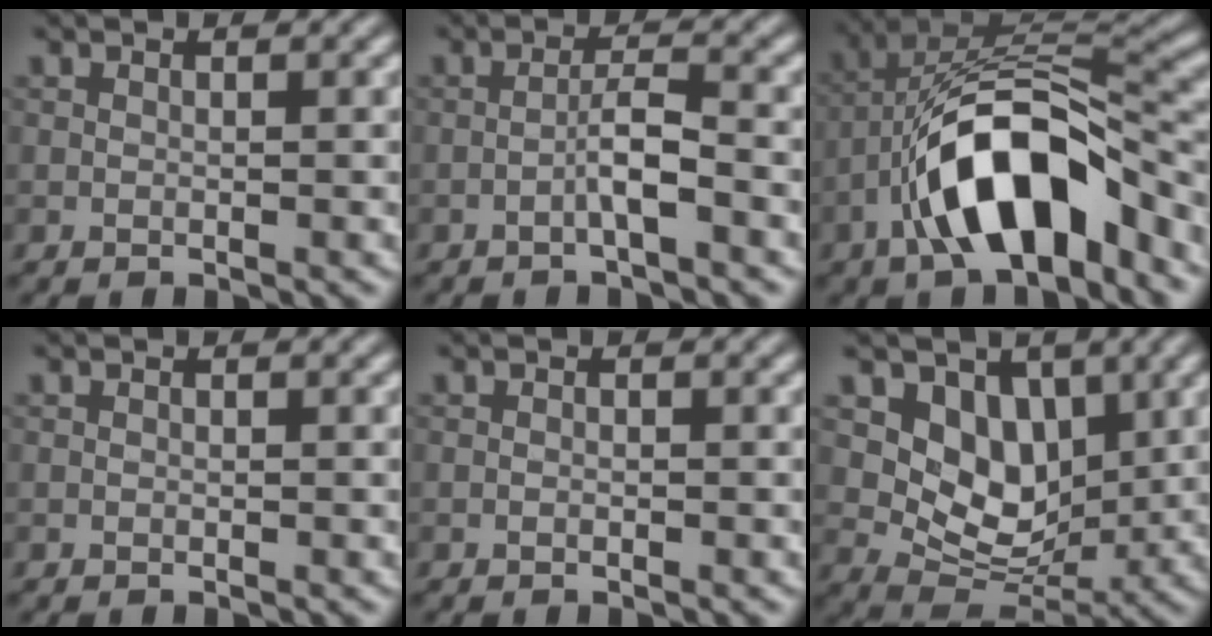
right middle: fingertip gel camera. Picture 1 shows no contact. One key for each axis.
{"total": 2.3, "fx": -1.2, "fy": 0.0, "fz": 2.0, "tx": -0.036, "ty": 0.012, "tz": -0.025}
{"total": 11.4, "fx": -5.0, "fy": 4.9, "fz": 9.0, "tx": -0.161, "ty": 0.013, "tz": -0.092}
{"total": 0.0}
{"total": 0.0}
{"total": 6.8, "fx": 1.8, "fy": 5.1, "fz": 4.1, "tx": -0.067, "ty": -0.016, "tz": 0.027}